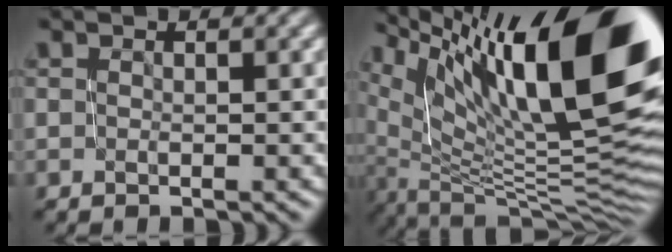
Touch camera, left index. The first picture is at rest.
{"total": 18.4, "force": [8.1, 6.0, 15.3], "torque": [-0.224, 0.035, 0.149]}